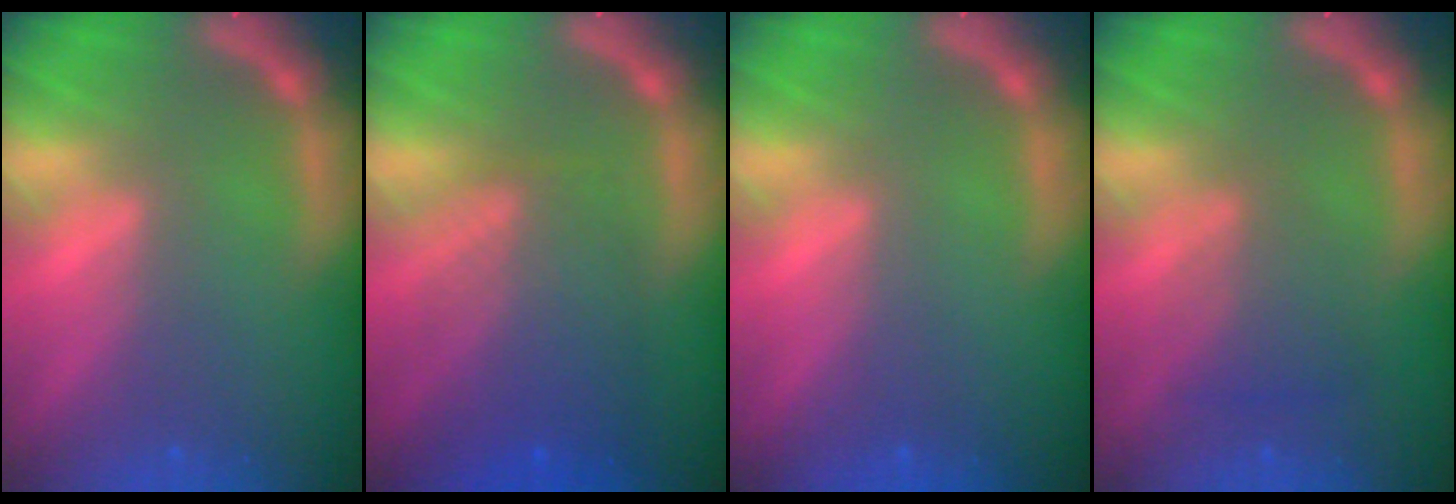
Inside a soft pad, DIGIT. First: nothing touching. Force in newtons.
{"total": 6.6}
{"total": 0.0}
{"total": 3.0}